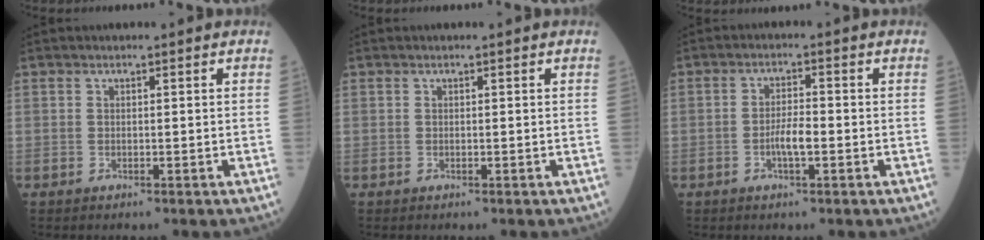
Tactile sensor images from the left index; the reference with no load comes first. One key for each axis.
{"total": 0.0}
{"total": 3.5, "fx": -1.1, "fy": 0.7, "fz": 3.2, "tx": -0.063, "ty": 0.002, "tz": -0.021}